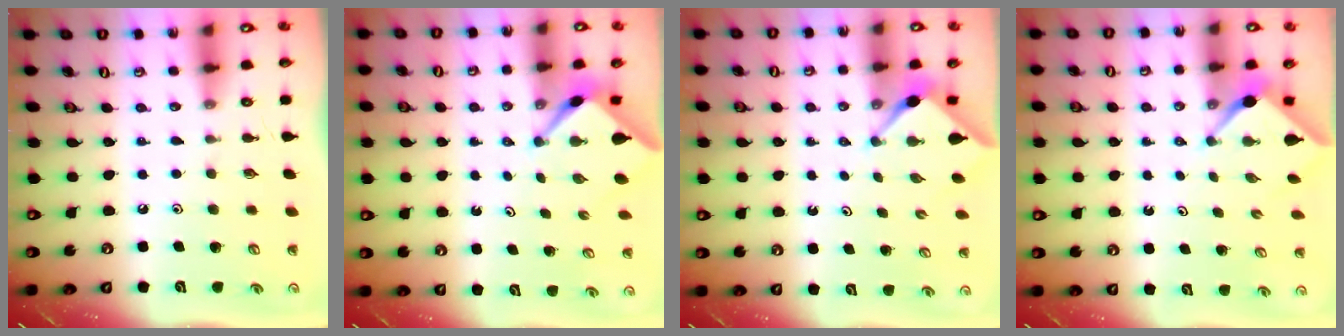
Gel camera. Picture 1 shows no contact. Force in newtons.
{"total": 2.5, "press": 2.5, "slide": 0.3}
{"total": 3.1, "press": 3.1, "slide": 0.4}
{"total": 2.4, "press": 2.4, "slide": 0.3}